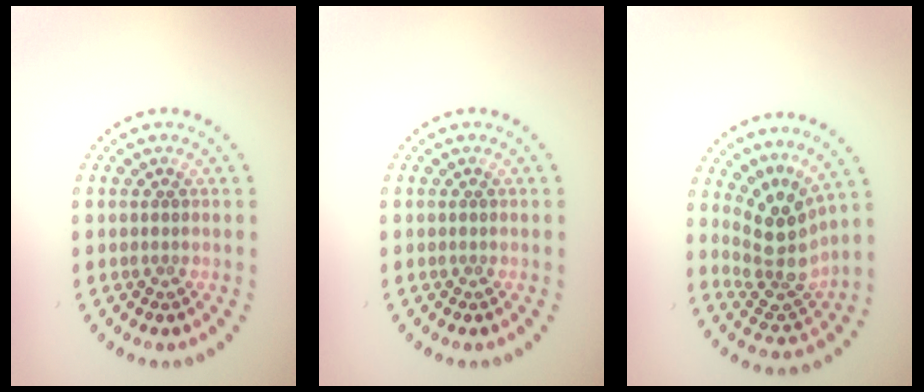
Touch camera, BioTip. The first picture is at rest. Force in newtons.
{"total": 0.0}
{"total": 4.4, "press": 3.4, "slide": 2.9}